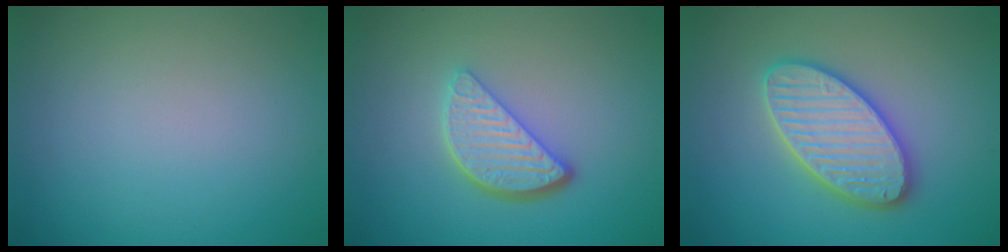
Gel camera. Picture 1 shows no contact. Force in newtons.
{"total": 4.0, "press": 3.2, "slide": 2.4}
{"total": 5.8, "press": 5.8, "slide": 0.7}